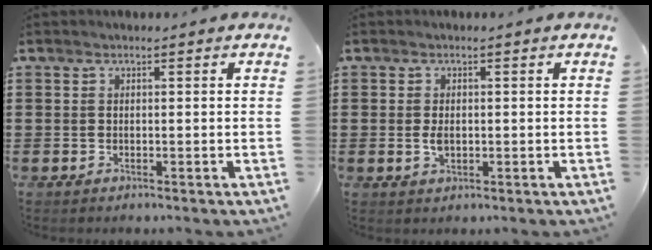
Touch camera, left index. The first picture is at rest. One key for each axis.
{"total": 2.2, "fx": -0.1, "fy": 1.1, "fz": 1.9, "tx": -0.045, "ty": -0.002, "tz": -0.004}